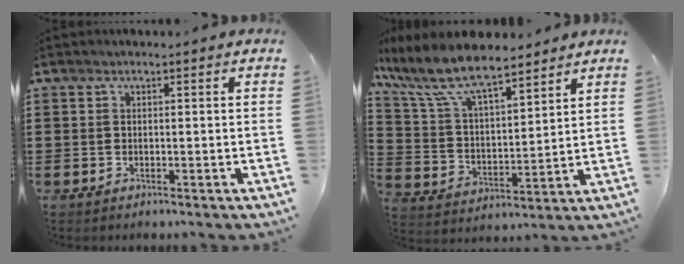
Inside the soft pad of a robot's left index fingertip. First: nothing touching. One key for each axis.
{"total": 10.2, "fx": 8.3, "fy": 2.6, "fz": 5.3, "tx": -0.137, "ty": -0.032, "tz": 0.145}